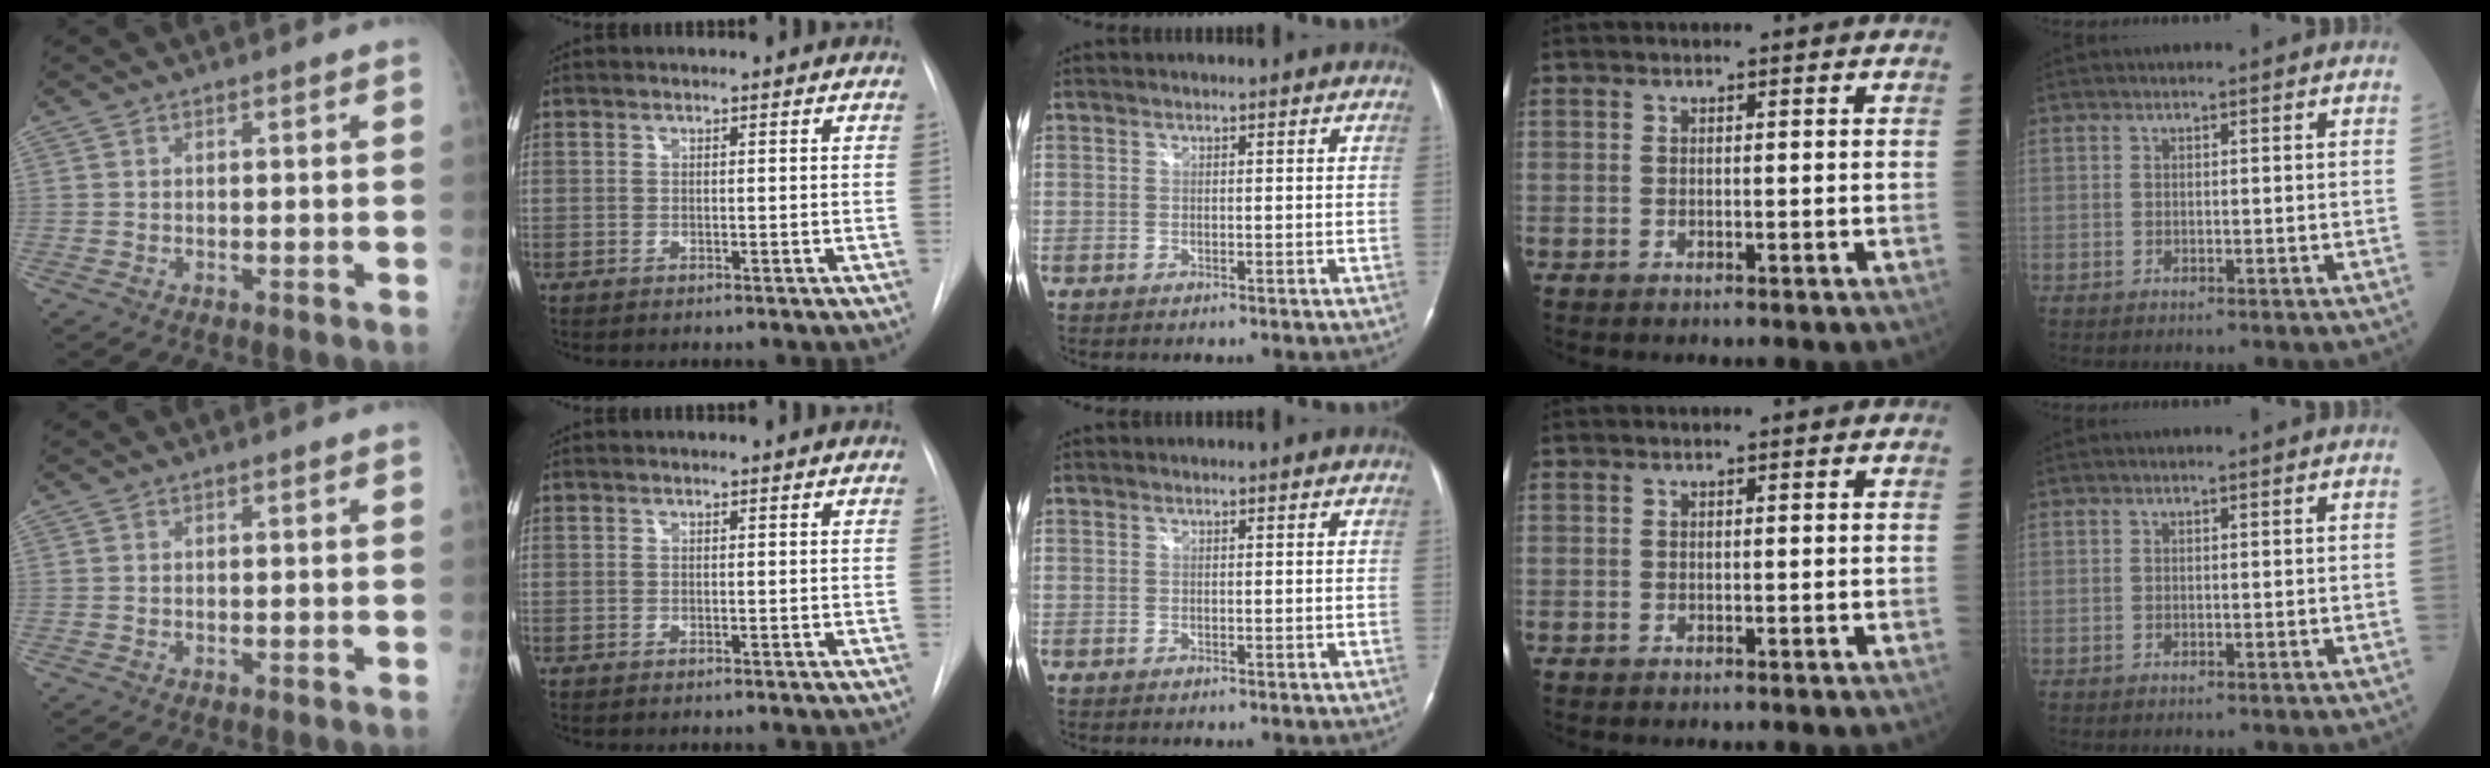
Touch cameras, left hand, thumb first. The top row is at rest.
{}